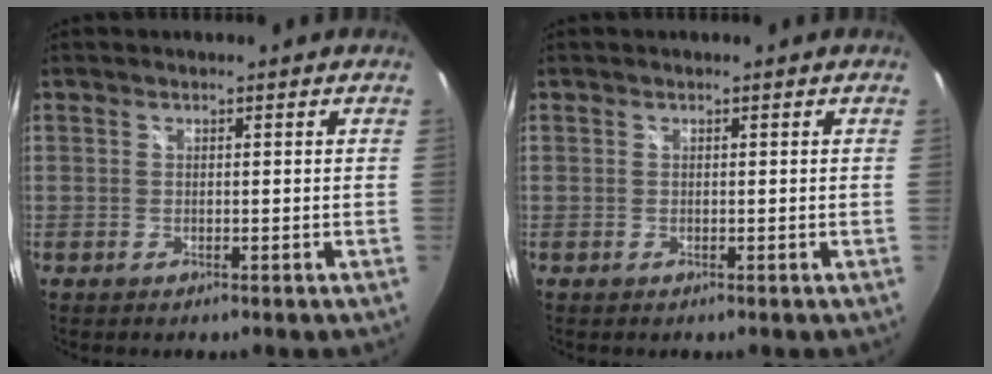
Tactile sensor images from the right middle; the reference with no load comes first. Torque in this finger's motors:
{"motor_torque": [0.06, 0.01, 0.00, 0.01]}